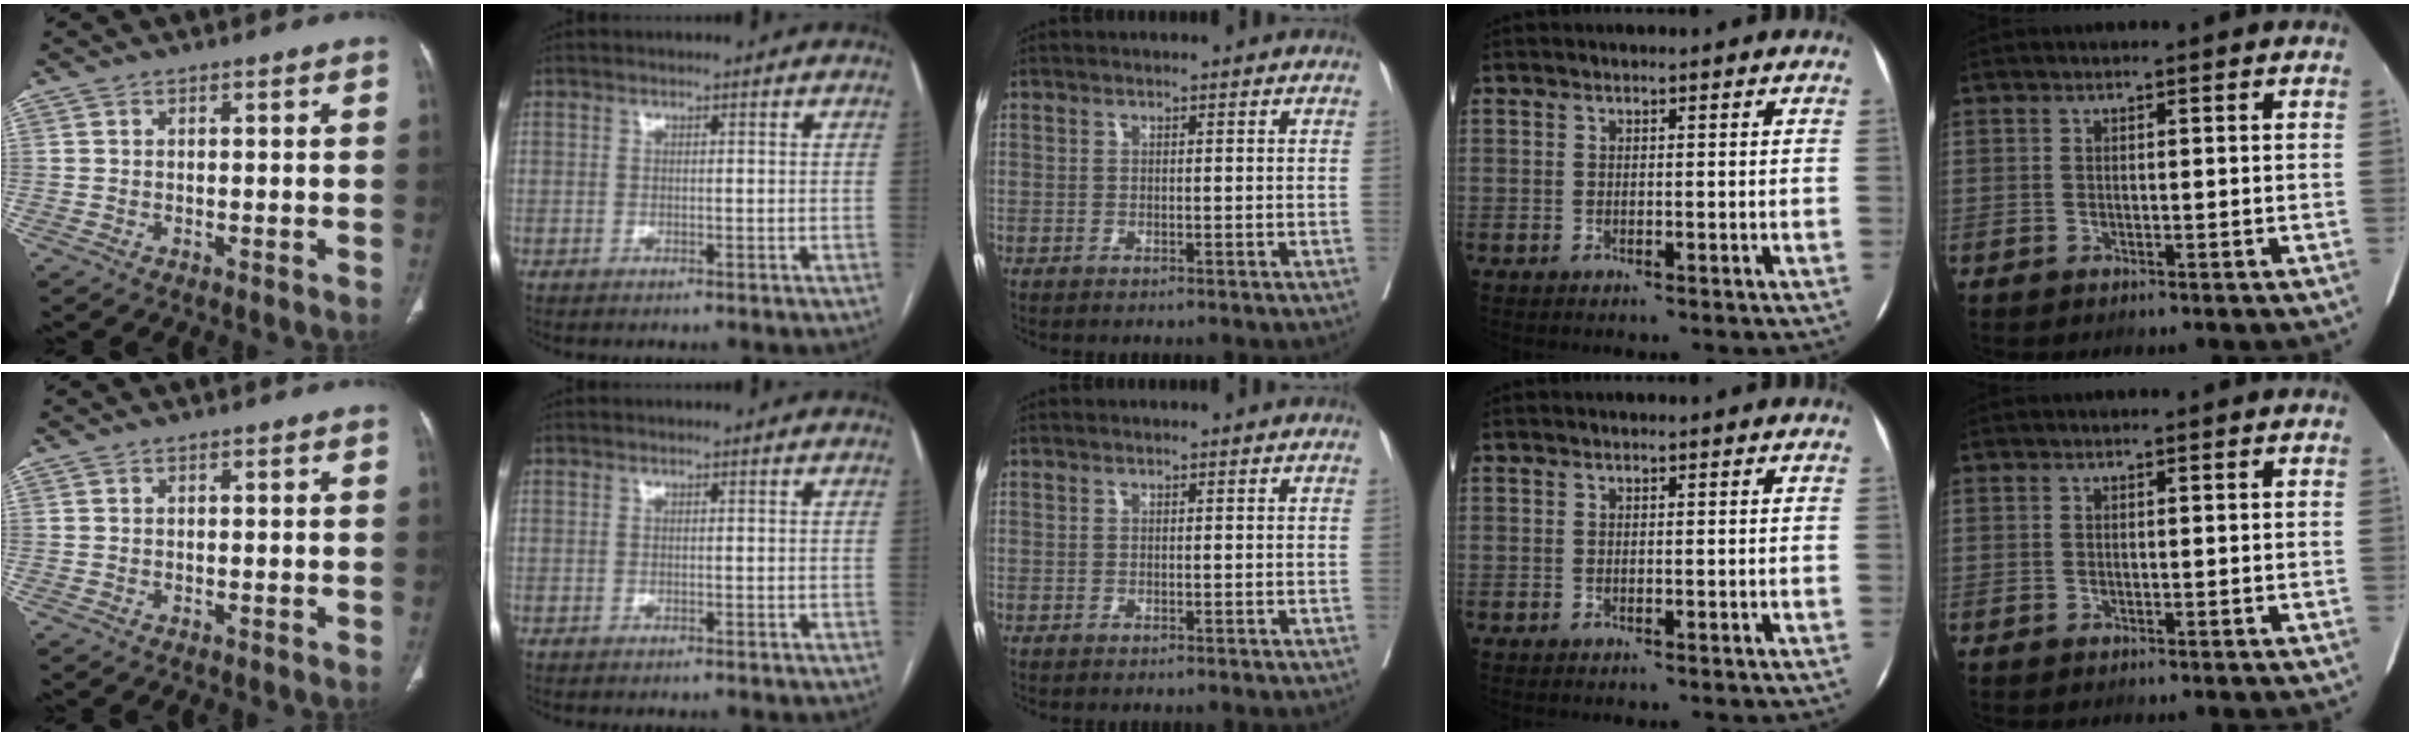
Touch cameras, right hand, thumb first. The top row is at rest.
{}